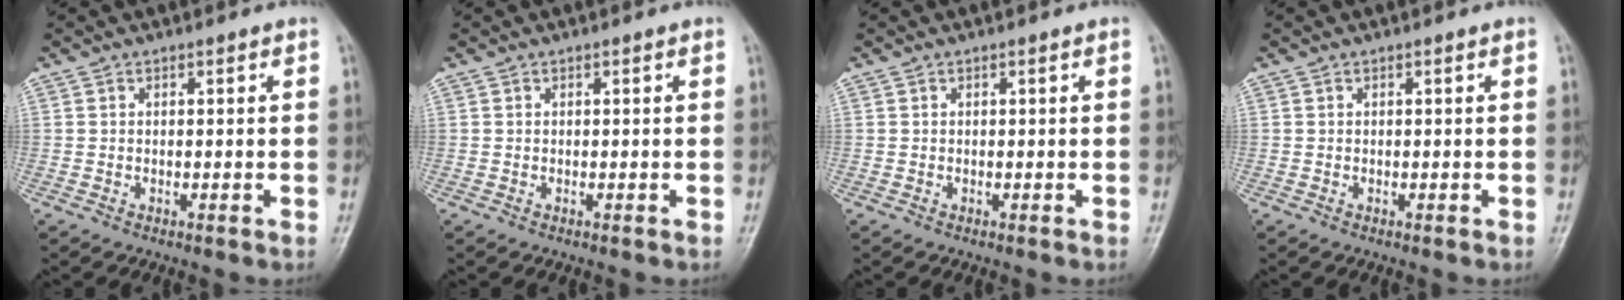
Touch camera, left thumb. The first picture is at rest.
{"total": 0.0}
{"total": 0.0}
{"total": 0.0}